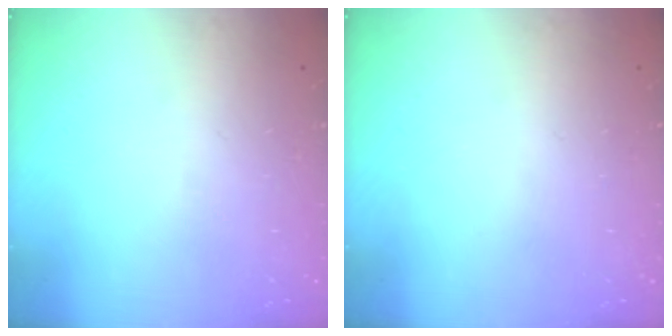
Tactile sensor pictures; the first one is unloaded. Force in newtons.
{"total": 0.0}